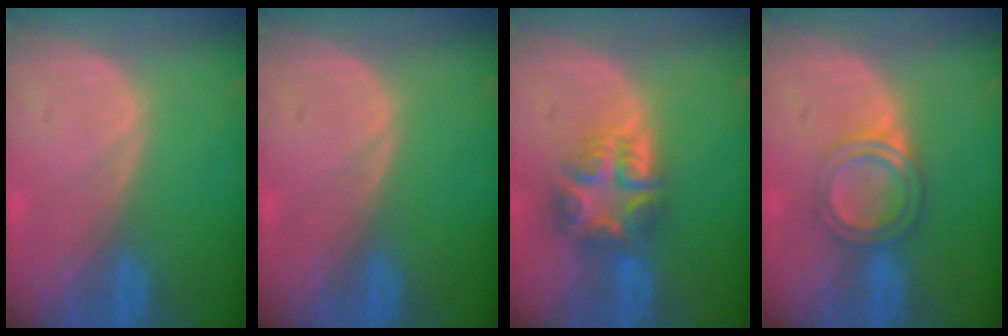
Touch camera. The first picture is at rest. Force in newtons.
{"total": 0.0}
{"total": 7.7, "press": 6.7, "slide": 3.7}
{"total": 5.0, "press": 4.5, "slide": 2.1}